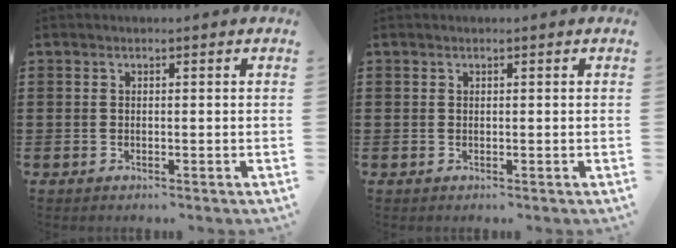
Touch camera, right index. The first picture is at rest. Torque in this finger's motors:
{"motor_torque": [-1.01, 0.97, 0.00, 0.00]}